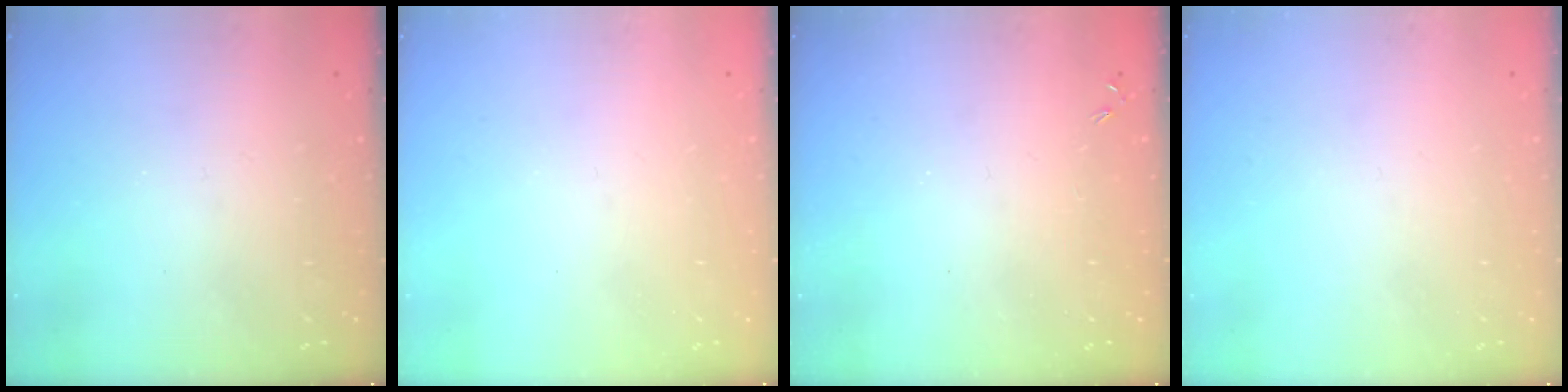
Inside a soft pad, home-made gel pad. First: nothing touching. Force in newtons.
{"total": 0.0}
{"total": 0.0}
{"total": 0.0}